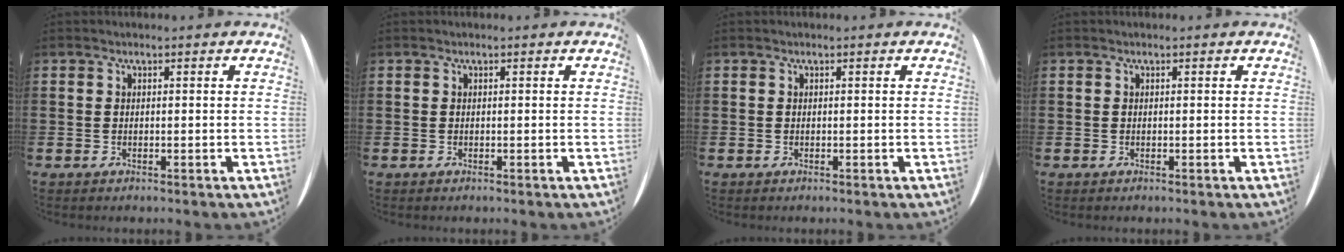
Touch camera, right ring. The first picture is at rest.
{"total": 0.0}
{"total": 0.0}
{"total": 0.0}